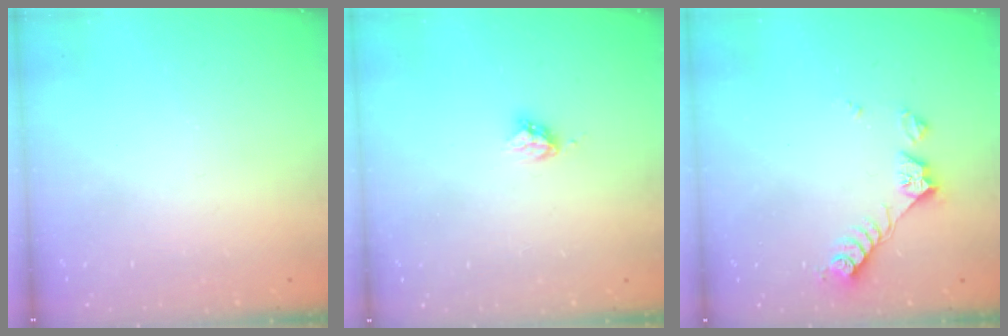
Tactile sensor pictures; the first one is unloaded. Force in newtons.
{"total": 3.9, "press": 3.9, "slide": 0.1}
{"total": 8.5, "press": 8.5, "slide": 0.5}